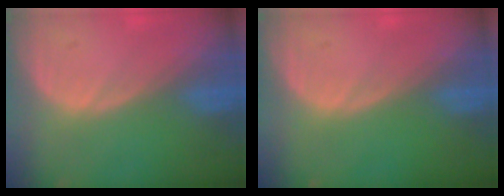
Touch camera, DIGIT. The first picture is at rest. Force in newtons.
{"total": 0.0}